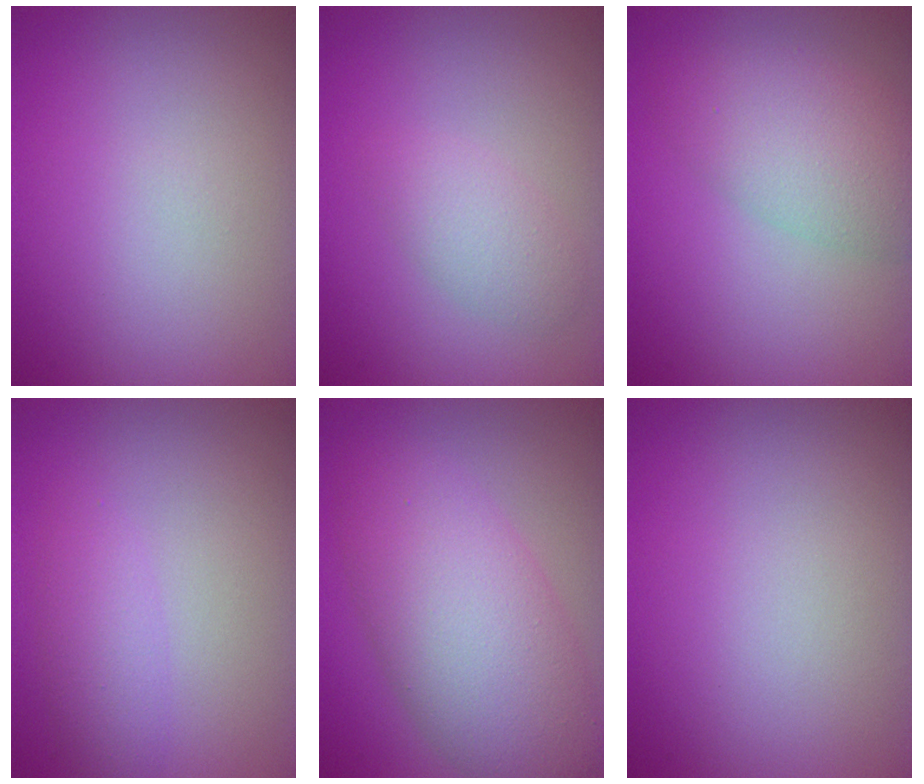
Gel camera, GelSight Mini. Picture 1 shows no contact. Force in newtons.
{"total": 2.1, "press": 2.1, "slide": 0.1}
{"total": 5.1, "press": 5.1, "slide": 0.1}
{"total": 2.1, "press": 2.1, "slide": 0.1}
{"total": 8.6, "press": 8.6, "slide": 0.1}
{"total": 0.0}